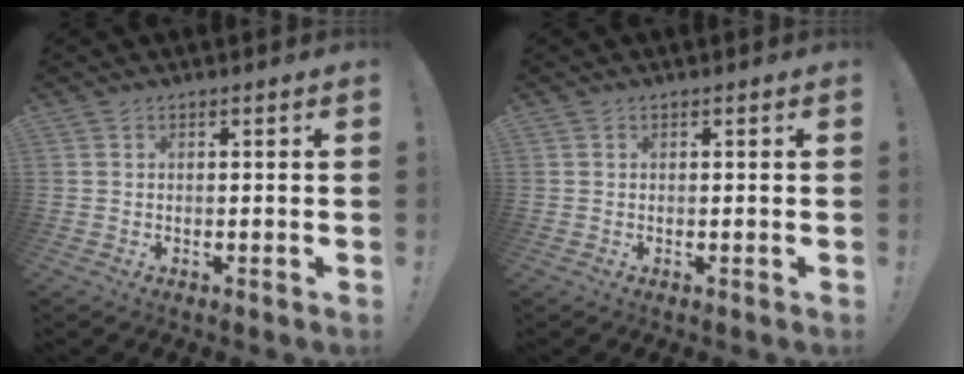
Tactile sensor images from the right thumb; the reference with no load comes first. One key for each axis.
{"total": 0.0}